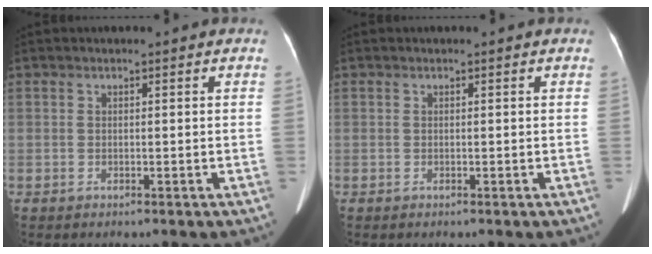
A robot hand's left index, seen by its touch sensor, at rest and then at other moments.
{"total": 0.0}